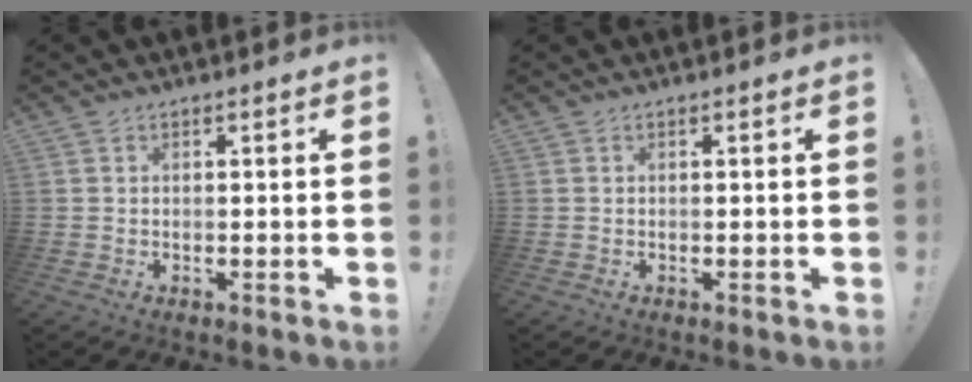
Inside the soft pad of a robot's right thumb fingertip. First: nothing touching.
{"total": 0.0}